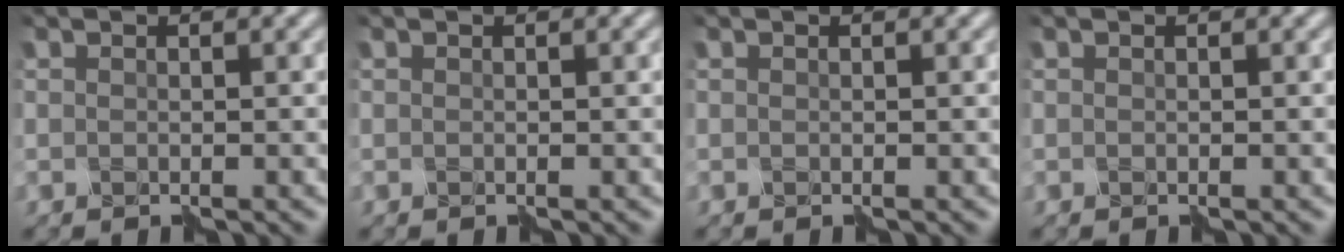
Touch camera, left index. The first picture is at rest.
{"total": 0.0}
{"total": 0.0}
{"total": 0.0}